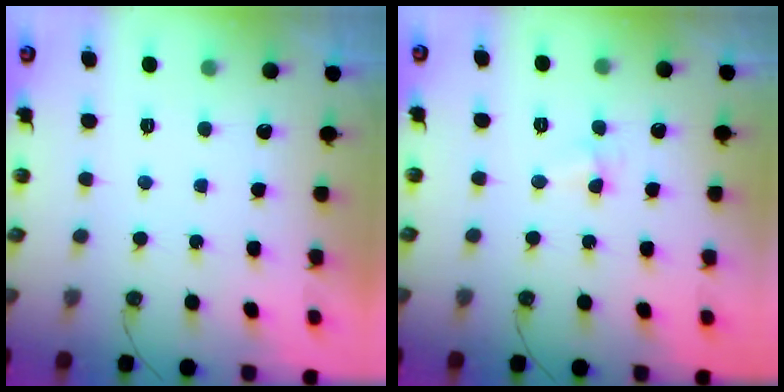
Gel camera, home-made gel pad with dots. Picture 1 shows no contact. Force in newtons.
{"total": 3.5, "press": 3.4, "slide": 0.8}